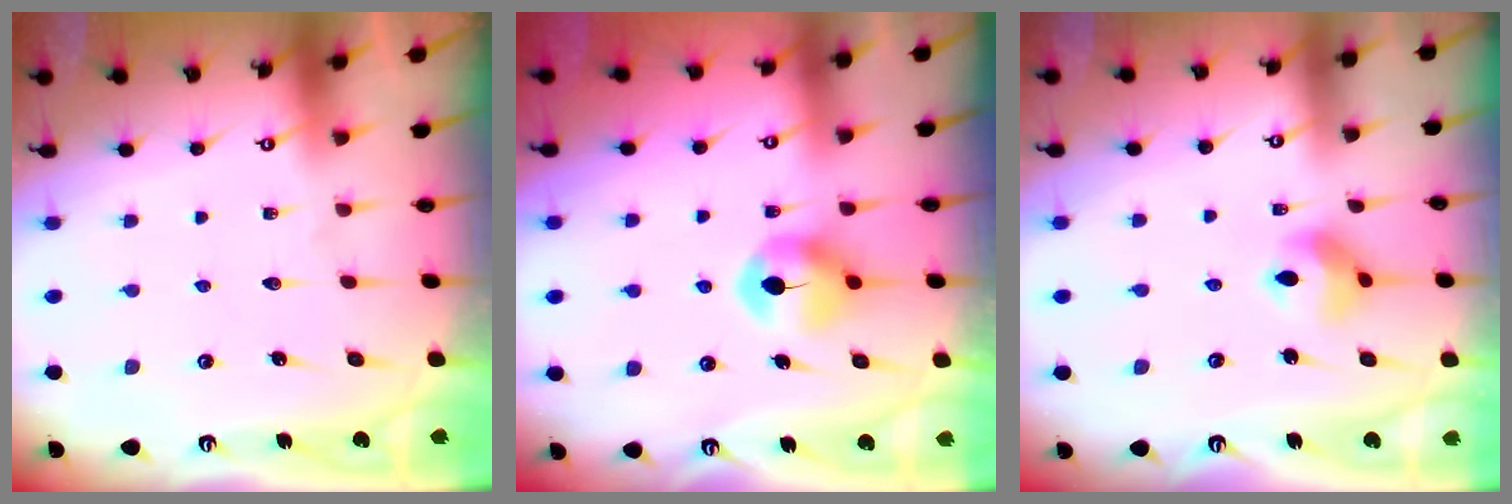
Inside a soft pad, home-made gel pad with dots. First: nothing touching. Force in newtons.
{"total": 7.3, "press": 7.3, "slide": 0.6}
{"total": 9.2, "press": 9.0, "slide": 2.2}